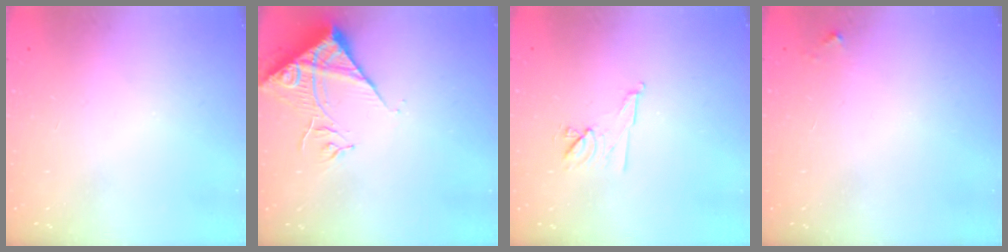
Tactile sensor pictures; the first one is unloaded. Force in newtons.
{"total": 11.7, "press": 11.6, "slide": 1.5}
{"total": 7.5, "press": 7.4, "slide": 1.3}
{"total": 2.8, "press": 2.8, "slide": 0.2}